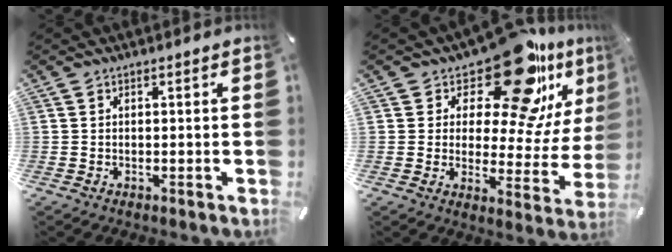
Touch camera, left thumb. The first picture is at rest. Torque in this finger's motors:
{"motor_torque": [2.16, 2.06, 1.33, -1.34, 0.24]}